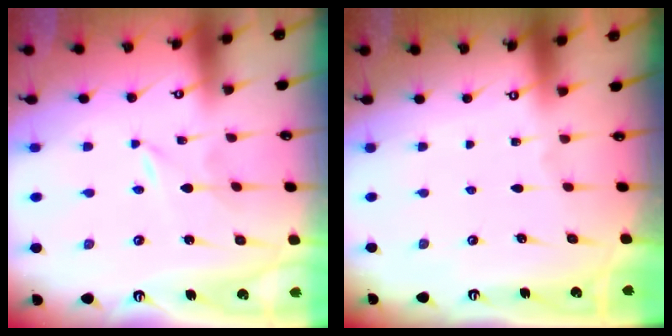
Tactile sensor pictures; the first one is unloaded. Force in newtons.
{"total": 0.0}